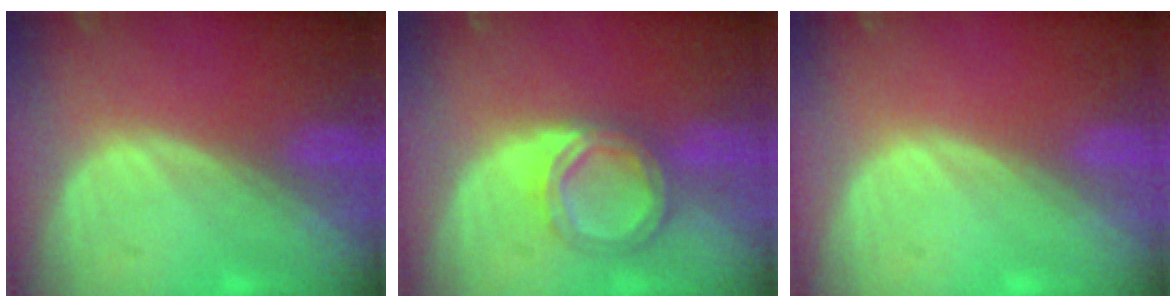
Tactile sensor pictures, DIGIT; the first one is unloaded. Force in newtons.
{"total": 5.6, "press": 5.3, "slide": 1.9}
{"total": 0.0}